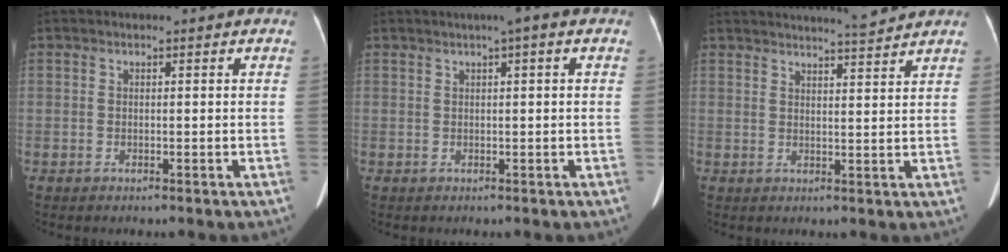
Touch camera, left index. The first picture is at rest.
{"total": 2.4, "force": [1.1, 0.0, 2.1], "torque": [-0.037, 0.009, 0.015]}
{"total": 6.2, "force": [5.9, -0.8, 1.7], "torque": [-0.030, -0.002, 0.078]}